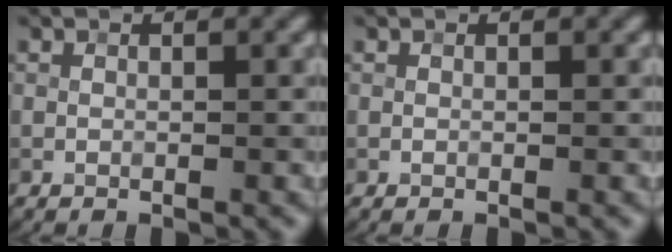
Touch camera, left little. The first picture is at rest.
{"total": 0.0}